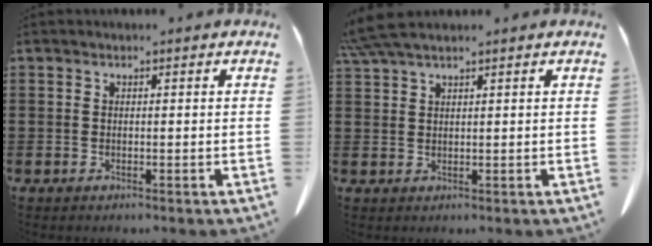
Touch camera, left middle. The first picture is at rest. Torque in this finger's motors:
{"motor_torque": [1.24, 0.68, 0.16, 0.06]}